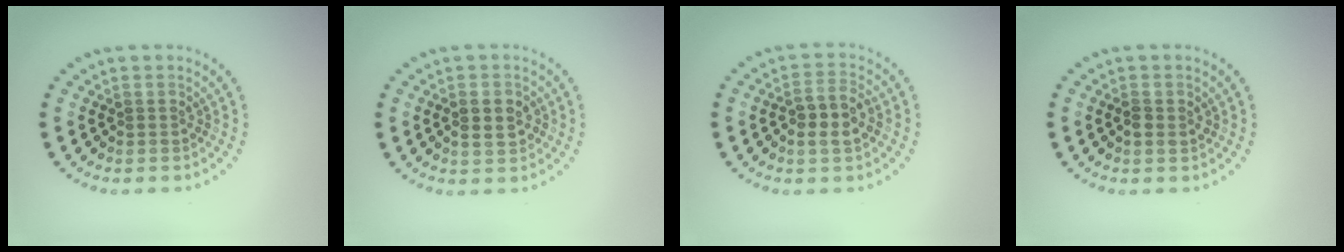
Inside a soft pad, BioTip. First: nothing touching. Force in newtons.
{"total": 2.8, "press": 2.8, "slide": 0.2}
{"total": 3.0, "press": 2.9, "slide": 0.9}
{"total": 1.2, "press": 1.2, "slide": 0.0}